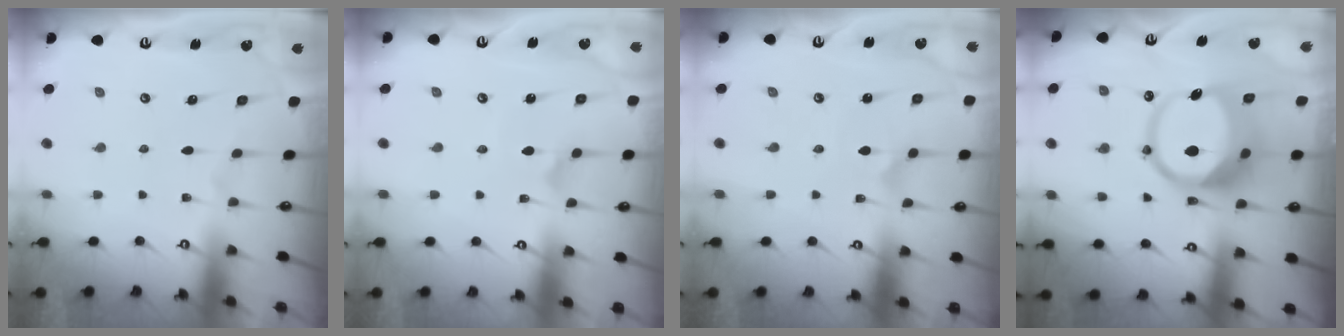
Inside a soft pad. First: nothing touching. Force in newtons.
{"total": 2.3, "press": 2.3, "slide": 0.2}
{"total": 1.8, "press": 1.8, "slide": 0.1}
{"total": 16.0, "press": 15.9, "slide": 2.1}